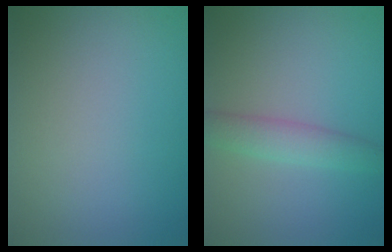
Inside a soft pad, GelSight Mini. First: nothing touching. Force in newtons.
{"total": 2.6, "press": 2.6, "slide": 0.1}